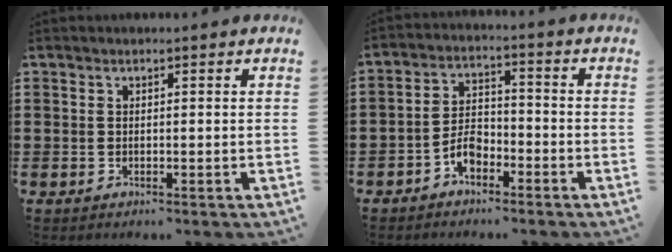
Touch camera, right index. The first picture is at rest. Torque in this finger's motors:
{"motor_torque": [2.14, 0.00, 0.16, 0.03]}